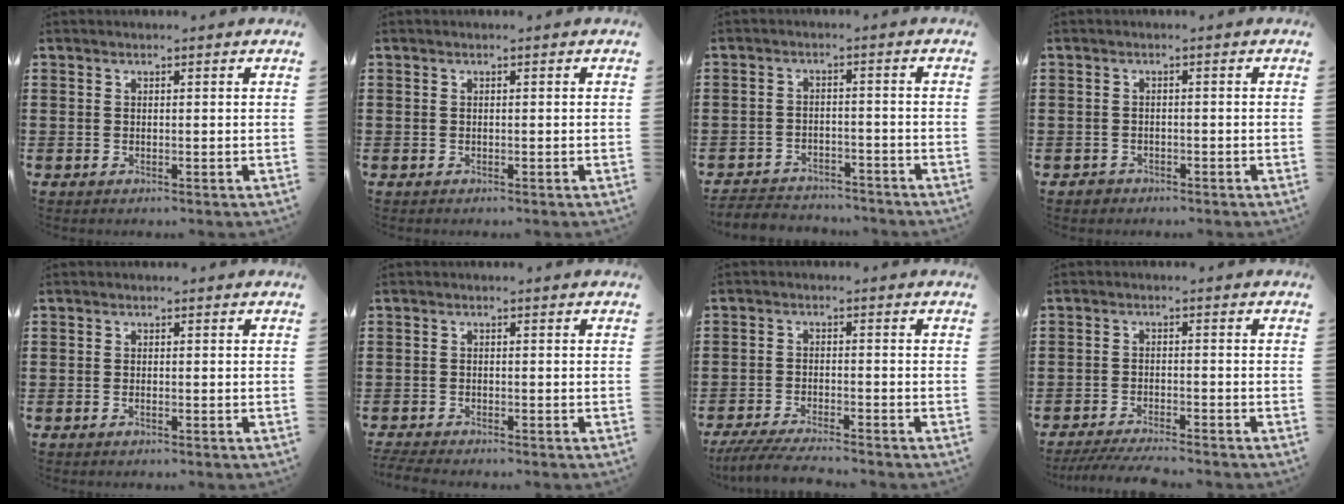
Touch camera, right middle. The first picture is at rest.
{"total": 0.0}
{"total": 3.5, "force": [-3.4, 0.7, 0.0], "torque": [-0.006, 0.003, -0.074]}
{"total": 1.1, "force": [-0.9, 0.6, 0.0], "torque": [-0.003, 0.002, -0.022]}
{"total": 0.7, "force": [-0.4, 0.1, 0.6], "torque": [-0.012, -0.005, -0.005]}
{"total": 1.7, "force": [-1.7, 0.1, 0.3], "torque": [-0.015, -0.004, -0.037]}
{"total": 4.5, "force": [-4.1, 0.2, 1.7], "torque": [-0.041, -0.012, -0.083]}
{"total": 4.0, "force": [-3.8, 0.1, 1.3], "torque": [-0.027, -0.006, -0.077]}